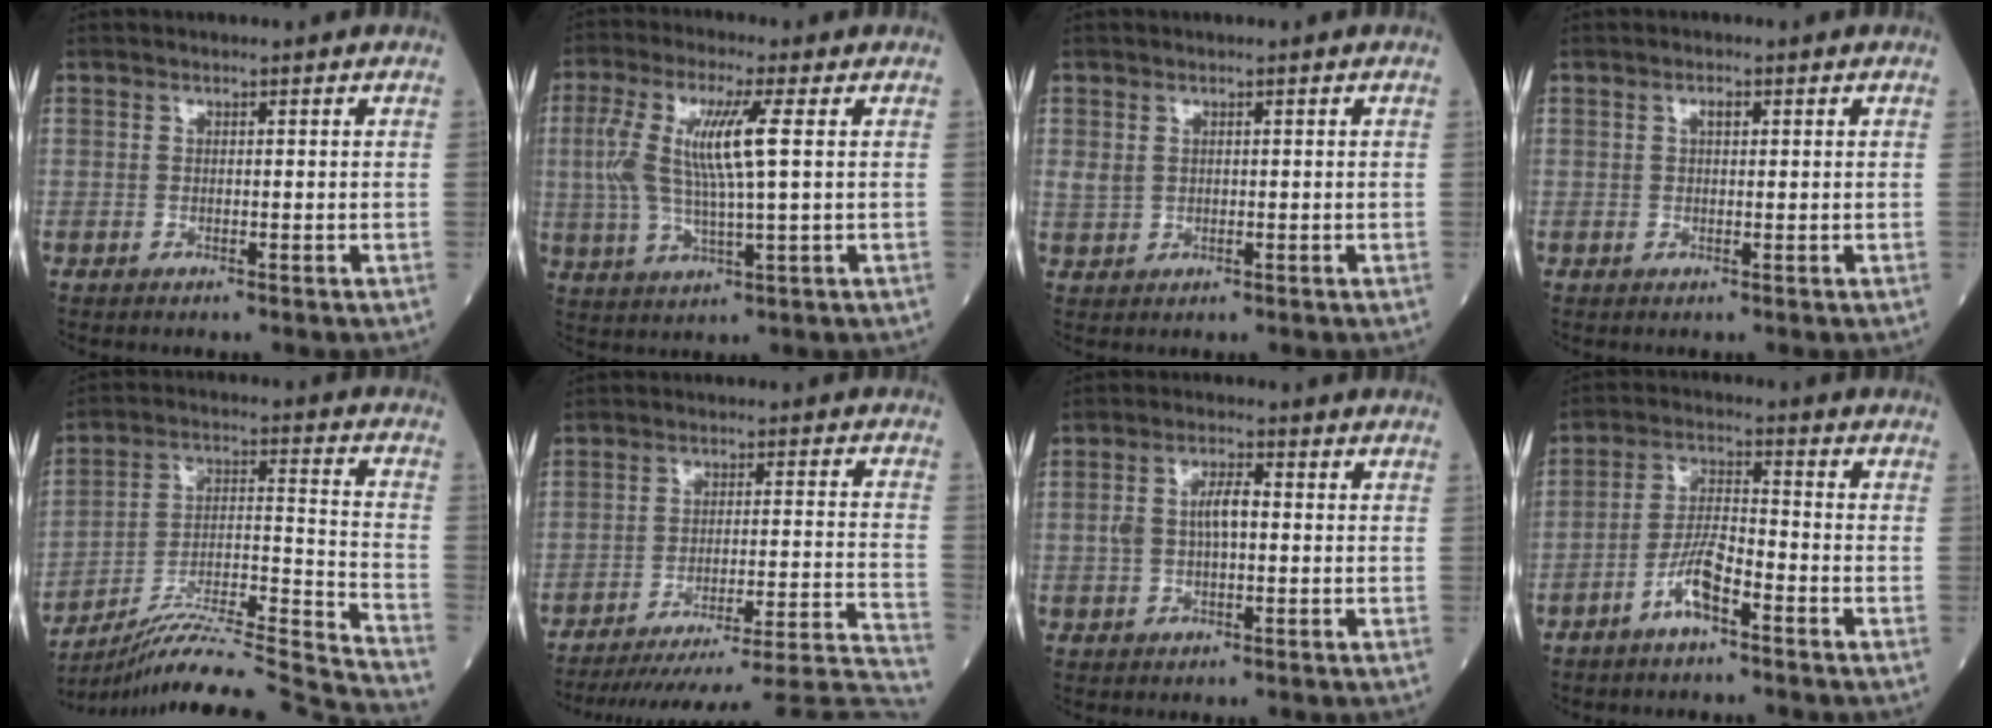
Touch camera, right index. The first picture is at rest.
{"total": 10.4, "force": [1.7, 1.0, 10.2], "torque": [-0.225, 0.009, 0.033]}
{"total": 1.9, "force": [0.6, 1.5, 0.9], "torque": [-0.021, 0.005, 0.018]}
{"total": 1.3, "force": [0.5, 0.5, 1.1], "torque": [-0.021, 0.002, 0.006]}
{"total": 25.9, "force": [-24.3, -2.6, 8.6], "torque": [-0.119, -0.023, -0.373]}
{"total": 27.4, "force": [-25.6, -1.6, 9.7], "torque": [-0.054, -0.018, -0.338]}
{"total": 5.1, "force": [0.2, 2.1, 4.6], "torque": [-0.100, 0.016, 0.005]}
{"total": 6.3, "force": [-3.7, 1.3, 5.0], "torque": [-0.101, 0.008, -0.071]}